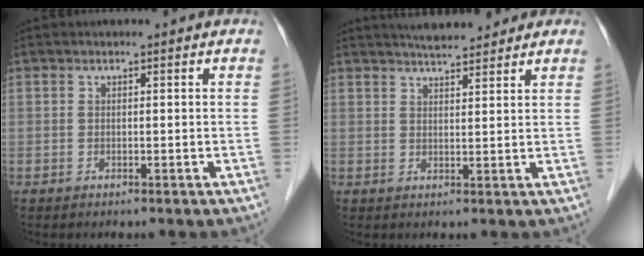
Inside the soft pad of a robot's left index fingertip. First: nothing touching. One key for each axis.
{"total": 6.7, "fx": 6.0, "fy": 1.1, "fz": 2.7, "tx": -0.042, "ty": 0.018, "tz": 0.089}